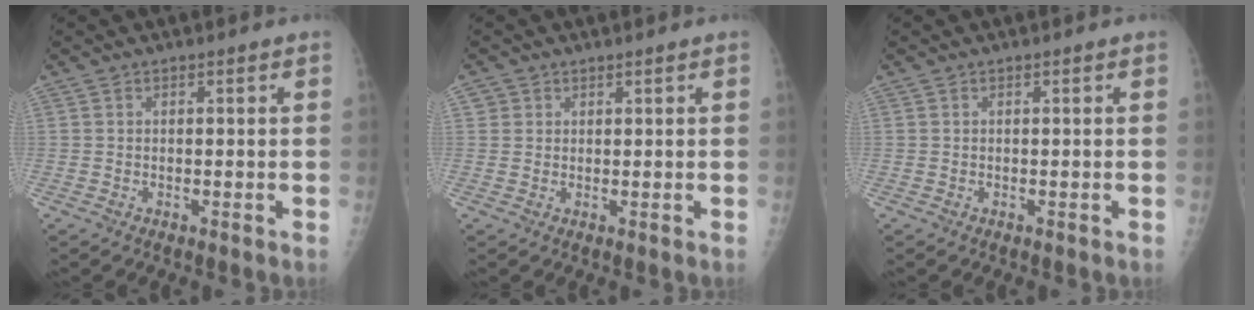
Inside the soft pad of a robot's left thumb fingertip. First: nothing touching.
{"total": 1.3, "force": [0.8, 1.0, -0.1], "torque": [0.016, -0.001, 0.010]}
{"total": 0.0}